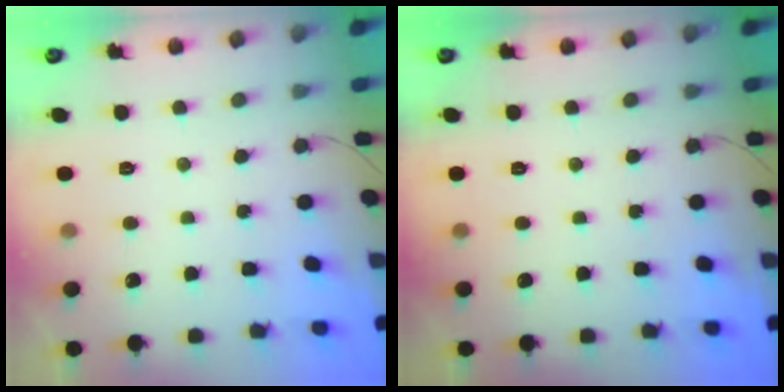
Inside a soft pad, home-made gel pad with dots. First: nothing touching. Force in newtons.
{"total": 0.0}